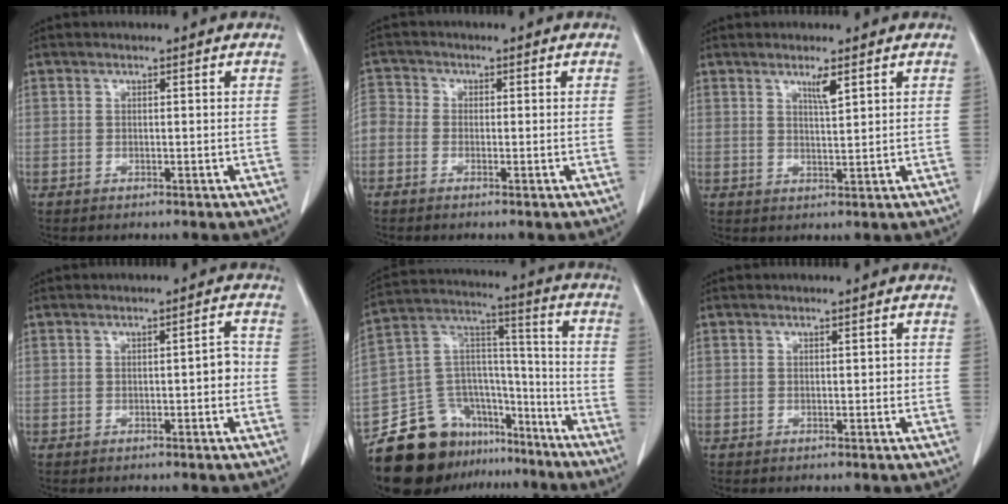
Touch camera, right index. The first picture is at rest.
{"total": 4.5, "force": [-0.7, 4.1, 1.8], "torque": [-0.056, 0.019, -0.021]}
{"total": 2.6, "force": [1.6, 0.0, 2.0], "torque": [-0.039, -0.005, 0.031]}
{"total": 2.4, "force": [-0.4, 0.6, 2.3], "torque": [-0.026, 0.006, -0.006]}
{"total": 19.6, "force": [-14.7, 10.9, 7.2], "torque": [-0.119, 0.078, -0.243]}
{"total": 0.6, "force": [0.0, 0.3, 0.5], "torque": [-0.004, 0.002, 0.001]}